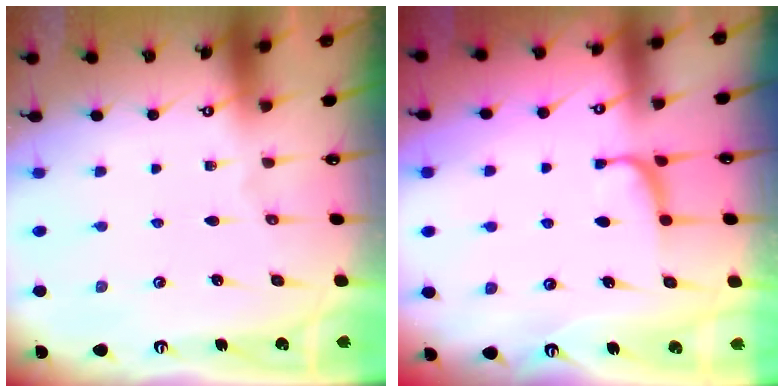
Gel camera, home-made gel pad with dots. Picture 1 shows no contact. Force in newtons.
{"total": 1.0, "press": 0.9, "slide": 0.5}